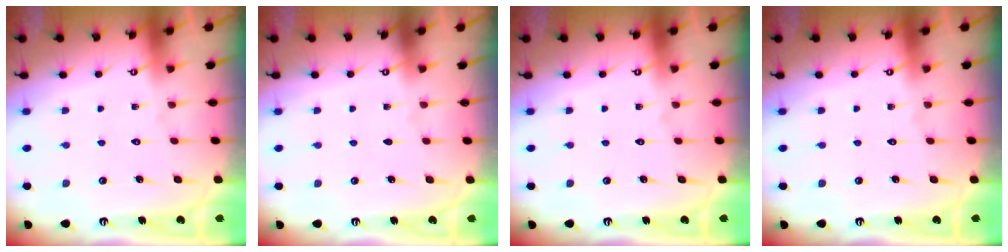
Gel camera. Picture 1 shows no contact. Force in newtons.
{"total": 0.0}
{"total": 0.0}
{"total": 0.0}